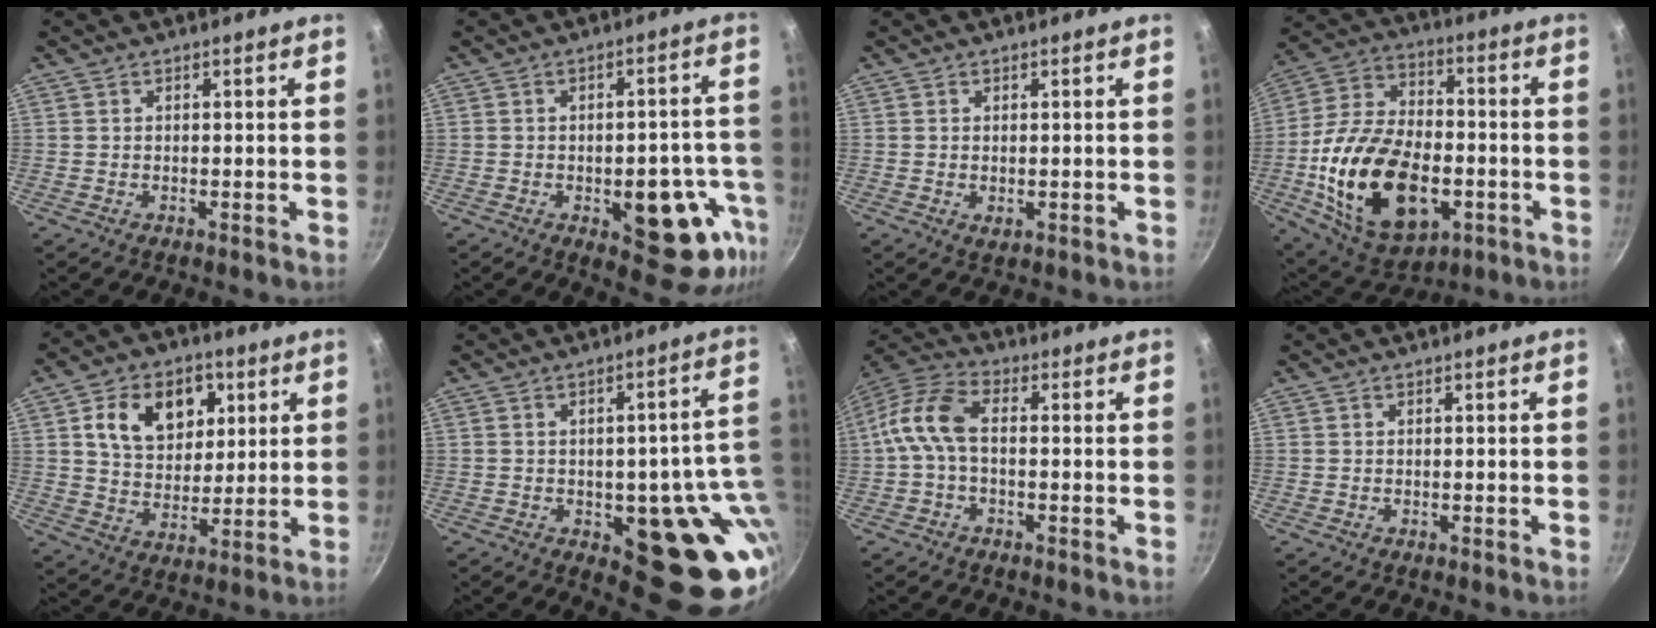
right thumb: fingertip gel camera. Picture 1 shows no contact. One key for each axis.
{"total": 14.7, "fx": -5.0, "fy": 7.0, "fz": 11.9, "tx": -0.083, "ty": 0.020, "tz": -0.061}
{"total": 1.5, "fx": -0.1, "fy": 0.9, "fz": 1.2, "tx": -0.018, "ty": -0.003, "tz": 0.001}
{"total": 25.8, "fx": -6.0, "fy": 15.8, "fz": 19.6, "tx": -0.344, "ty": 0.028, "tz": -0.092}
{"total": 12.9, "fx": 4.8, "fy": 8.8, "fz": 8.1, "tx": -0.109, "ty": -0.016, "tz": 0.081}
{"total": 19.0, "fx": -2.6, "fy": 9.5, "fz": 16.2, "tx": -0.120, "ty": -0.006, "tz": -0.027}
{"total": 8.9, "fx": -0.8, "fy": 4.9, "fz": 7.4, "tx": -0.157, "ty": 0.034, "tz": -0.032}
{"total": 0.0}